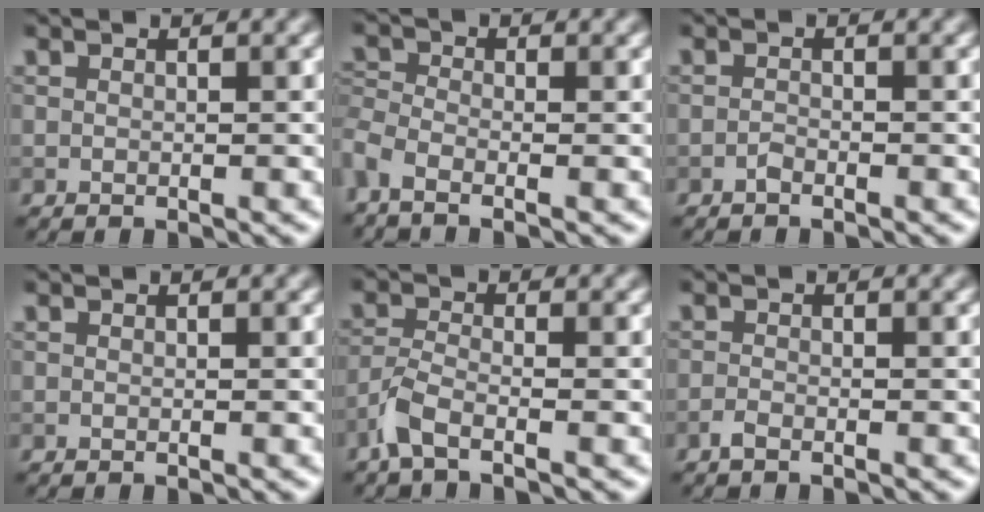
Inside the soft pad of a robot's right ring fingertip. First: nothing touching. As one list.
[{"total": 2.8, "force": [-1.7, 1.2, 1.9], "torque": [-0.055, -0.013, -0.045]}, {"total": 0.6, "force": [-0.6, 0.1, 0.3], "torque": [-0.004, 0.002, -0.013]}, {"total": 0.0}, {"total": 3.0, "force": [-2.0, 0.8, 2.0], "torque": [-0.049, -0.003, -0.053]}, {"total": 1.0, "force": [-0.7, 0.3, 0.6], "torque": [-0.013, 0.001, -0.017]}]